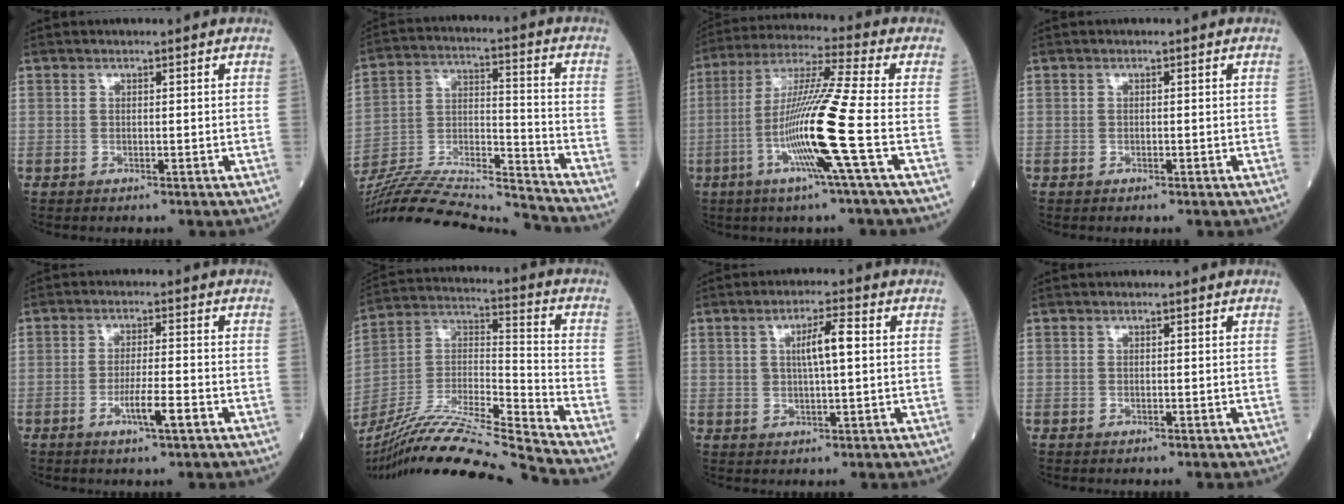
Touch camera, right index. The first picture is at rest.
{"total": 22.7, "force": [-21.6, 0.0, 7.2], "torque": [-0.160, -0.003, -0.360]}
{"total": 13.9, "force": [-3.9, -2.3, 13.1], "torque": [-0.256, -0.010, -0.080]}
{"total": 0.0}
{"total": 4.6, "force": [-2.0, 0.1, 4.2], "torque": [-0.074, -0.005, -0.034]}
{"total": 21.8, "force": [-19.8, -1.8, 8.8], "torque": [-0.192, -0.012, -0.354]}
{"total": 4.9, "force": [1.1, 0.7, 4.8], "torque": [-0.084, 0.007, 0.022]}
{"total": 0.0}